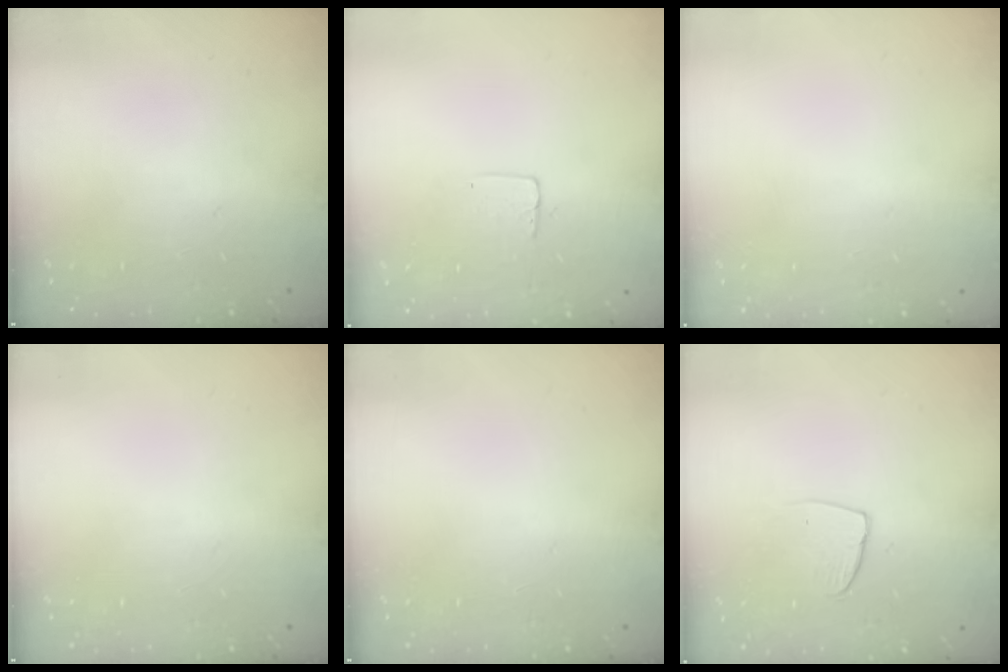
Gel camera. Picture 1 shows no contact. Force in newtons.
{"total": 3.5, "press": 3.5, "slide": 0.2}
{"total": 0.0}
{"total": 0.0}
{"total": 0.0}
{"total": 4.3, "press": 4.3, "slide": 0.3}